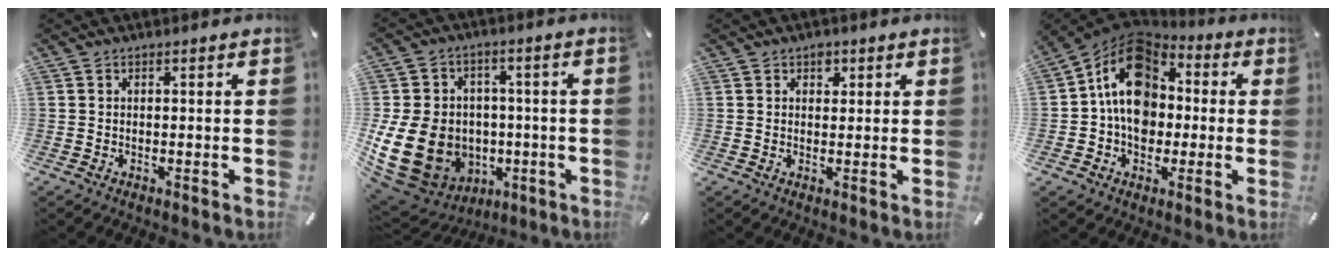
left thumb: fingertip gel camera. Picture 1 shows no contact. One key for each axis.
{"total": 19.0, "fx": -2.8, "fy": 15.9, "fz": 9.9, "tx": -0.198, "ty": 0.005, "tz": -0.022}
{"total": 2.2, "fx": 1.1, "fy": 1.7, "fz": 0.9, "tx": 0.005, "ty": -0.006, "tz": 0.013}
{"total": 14.2, "fx": 0.9, "fy": 11.5, "fz": 8.1, "tx": -0.142, "ty": 0.009, "tz": 0.018}